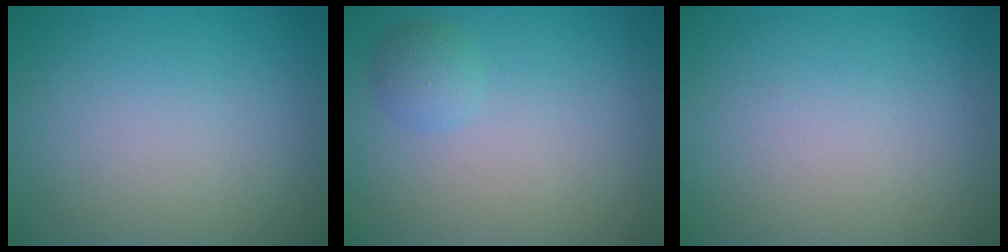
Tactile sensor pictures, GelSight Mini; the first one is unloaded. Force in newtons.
{"total": 1.5, "press": 1.5, "slide": 0.1}
{"total": 0.0}